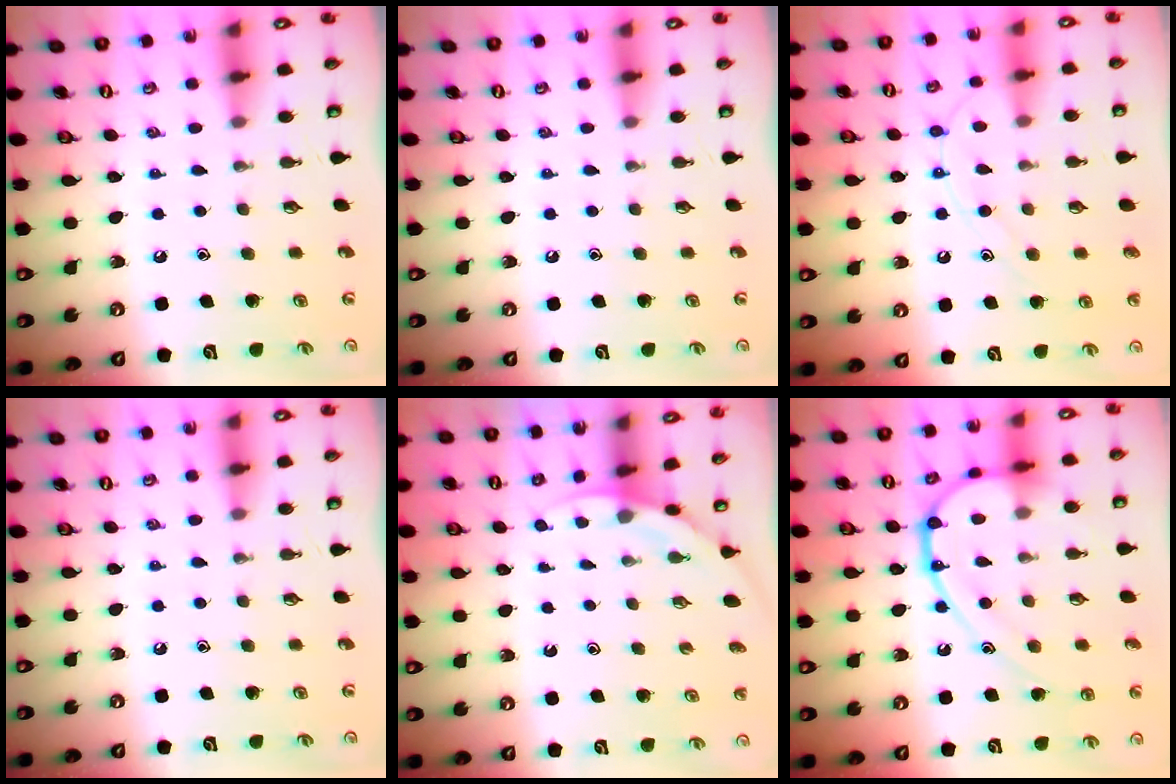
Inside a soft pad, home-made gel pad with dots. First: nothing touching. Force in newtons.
{"total": 0.0}
{"total": 10.9, "press": 10.8, "slide": 1.0}
{"total": 0.0}
{"total": 3.4, "press": 3.4, "slide": 0.2}
{"total": 15.7, "press": 15.7, "slide": 1.2}